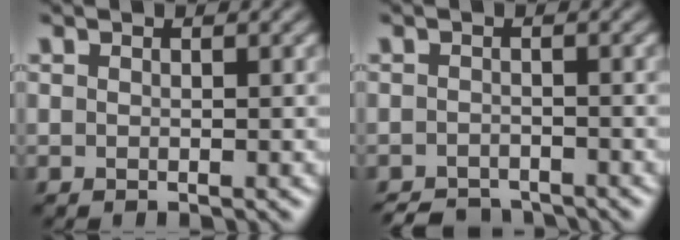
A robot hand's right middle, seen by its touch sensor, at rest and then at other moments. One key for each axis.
{"total": 2.9, "fx": -2.8, "fy": 0.7, "fz": 0.6, "tx": -0.004, "ty": -0.003, "tz": -0.050}